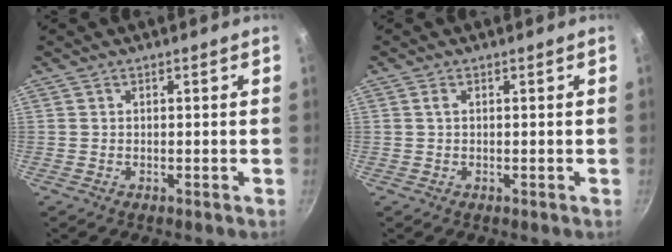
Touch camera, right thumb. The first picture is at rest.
{"total": 0.8, "force": [0.2, 0.3, 0.7], "torque": [-0.016, 0.003, 0.003]}